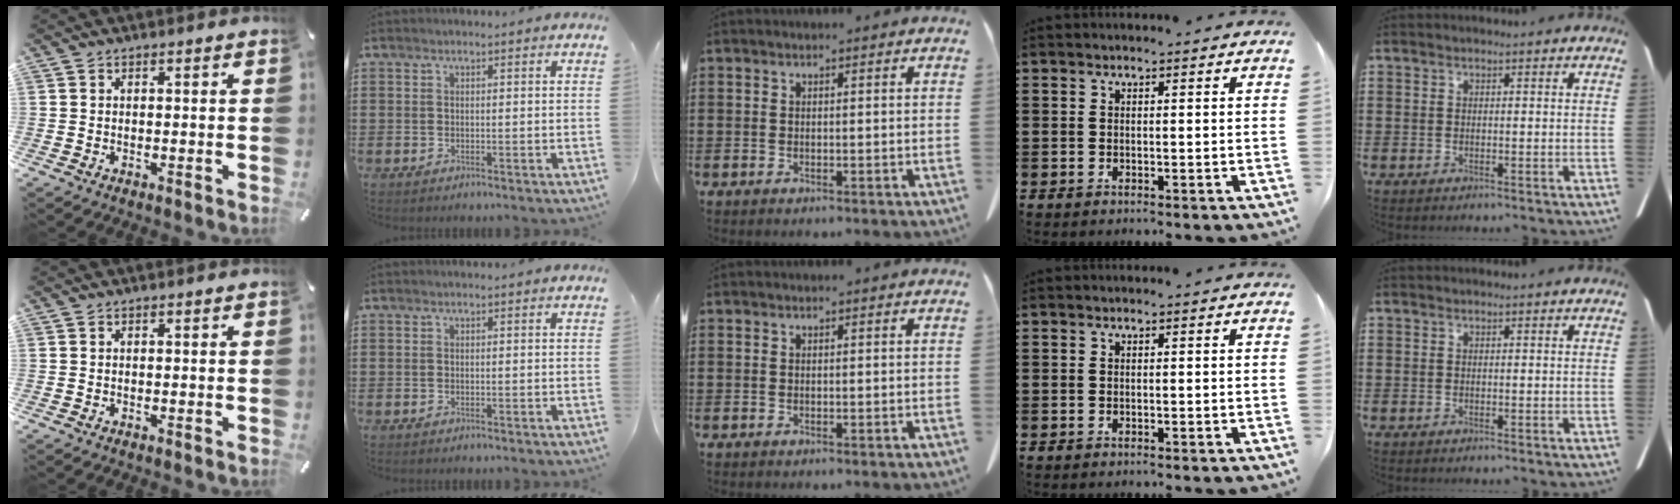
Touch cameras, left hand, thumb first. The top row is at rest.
{}